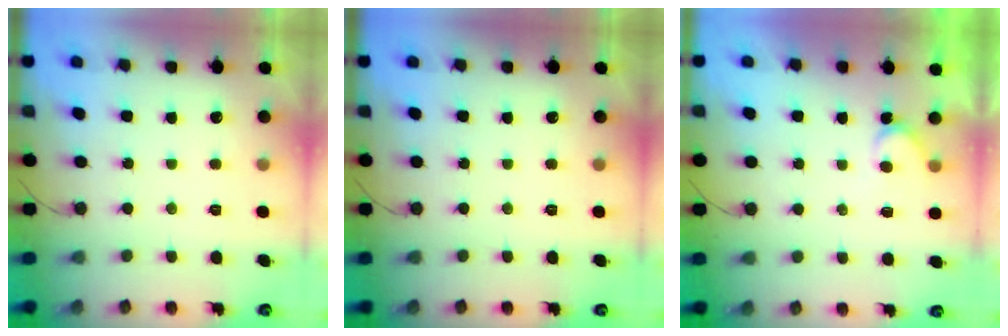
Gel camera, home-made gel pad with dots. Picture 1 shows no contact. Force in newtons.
{"total": 0.0}
{"total": 3.5, "press": 3.5, "slide": 0.3}